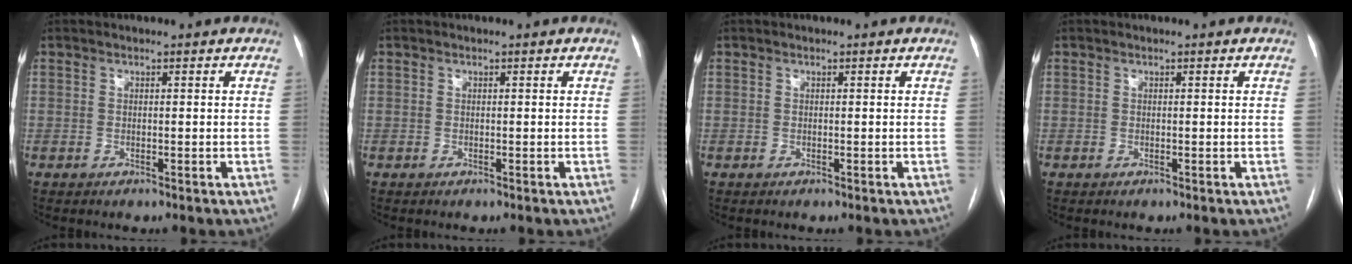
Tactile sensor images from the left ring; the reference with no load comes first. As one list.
[{"total": 0.0}, {"total": 0.0}, {"total": 0.0}]